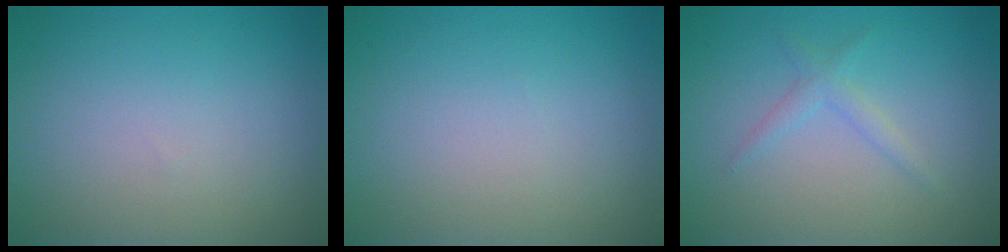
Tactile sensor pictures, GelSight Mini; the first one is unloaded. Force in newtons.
{"total": 0.0}
{"total": 1.4, "press": 1.4, "slide": 0.0}